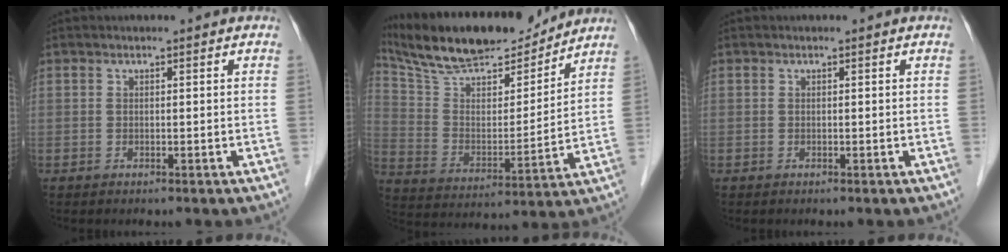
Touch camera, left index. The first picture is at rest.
{"total": 19.7, "force": [17.4, 4.2, 8.2], "torque": [-0.145, 0.009, 0.300]}
{"total": 0.0}